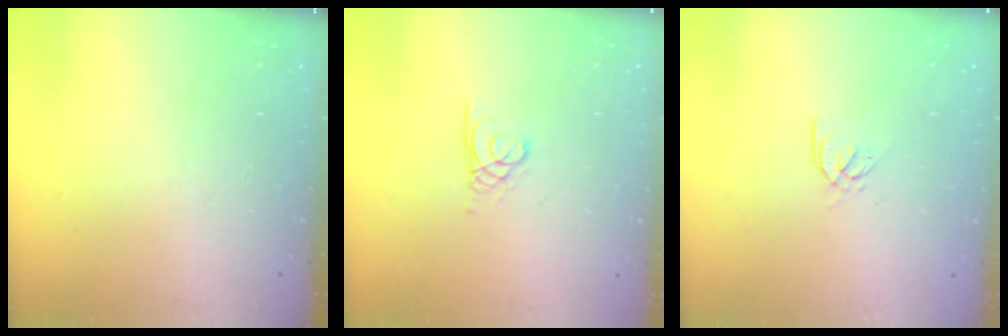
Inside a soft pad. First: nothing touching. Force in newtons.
{"total": 1.7, "press": 1.7, "slide": 0.1}
{"total": 2.6, "press": 2.5, "slide": 0.6}